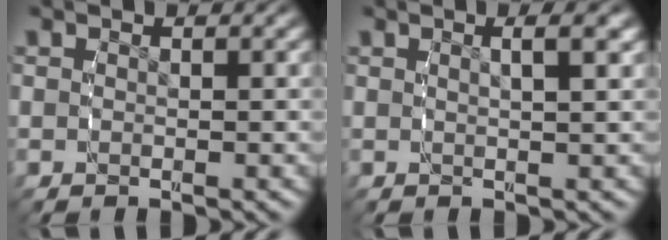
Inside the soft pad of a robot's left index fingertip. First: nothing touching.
{"total": 1.8, "force": [0.7, -0.3, 1.6], "torque": [-0.023, 0.003, 0.015]}